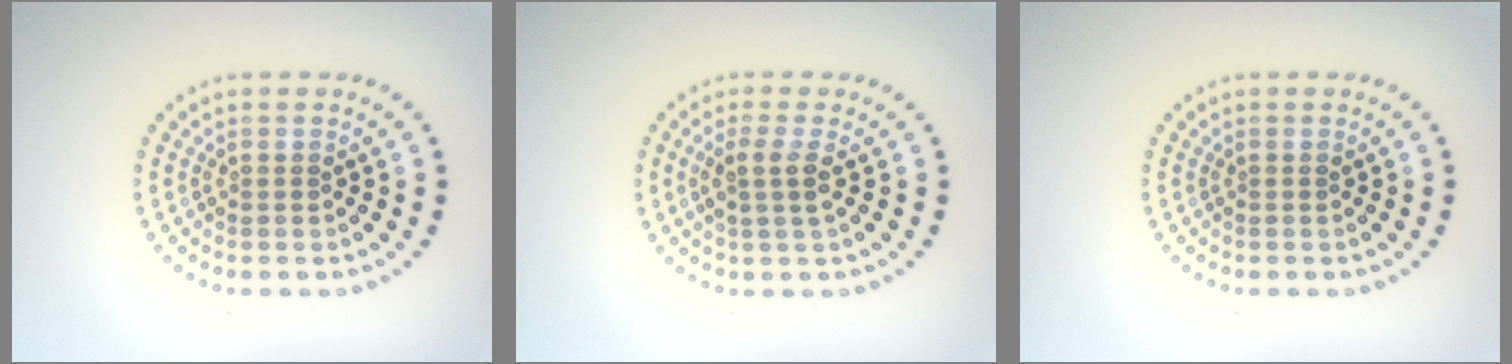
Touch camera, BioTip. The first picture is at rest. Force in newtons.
{"total": 2.0, "press": 1.7, "slide": 1.1}
{"total": 0.0}